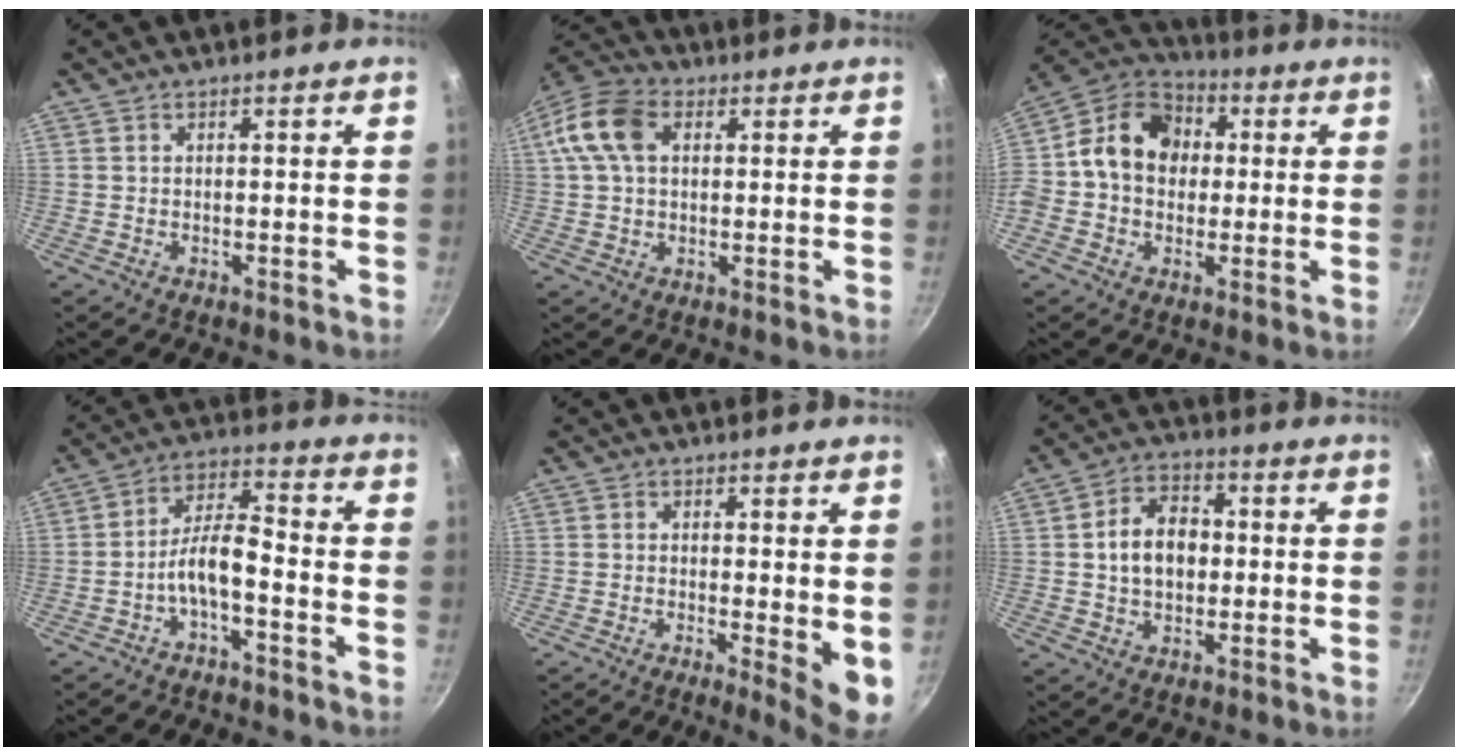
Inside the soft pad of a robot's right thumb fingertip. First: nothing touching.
{"total": 11.2, "force": [2.8, 7.5, 7.9], "torque": [-0.147, 0.021, 0.035]}
{"total": 16.8, "force": [1.6, 13.3, 10.1], "torque": [-0.145, 0.041, 0.006]}
{"total": 7.1, "force": [-3.3, 2.4, 5.7], "torque": [-0.112, 0.047, -0.065]}
{"total": 6.0, "force": [-0.3, 1.3, 5.9], "torque": [-0.078, -0.016, -0.004]}
{"total": 9.6, "force": [0.3, 6.9, 6.6], "torque": [-0.085, 0.019, -0.003]}